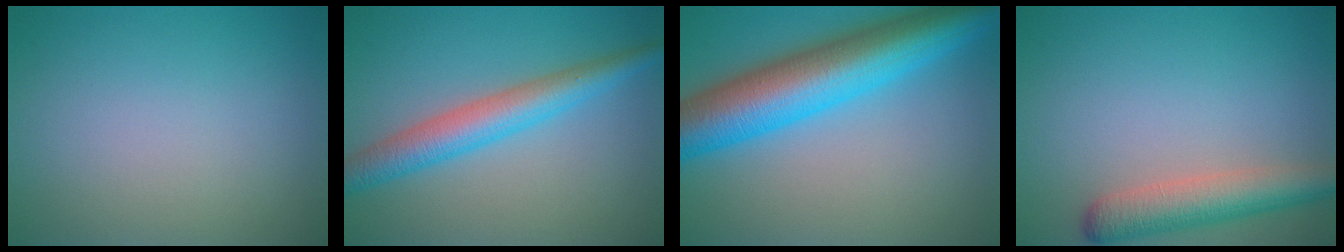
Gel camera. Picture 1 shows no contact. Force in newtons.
{"total": 4.8, "press": 4.8, "slide": 0.0}
{"total": 11.2, "press": 11.2, "slide": 0.2}
{"total": 4.7, "press": 4.7, "slide": 0.4}